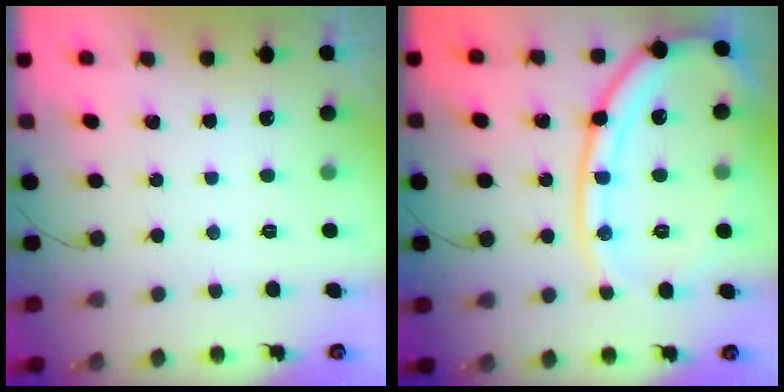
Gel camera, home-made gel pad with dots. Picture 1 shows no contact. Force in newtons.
{"total": 19.1, "press": 18.9, "slide": 2.2}